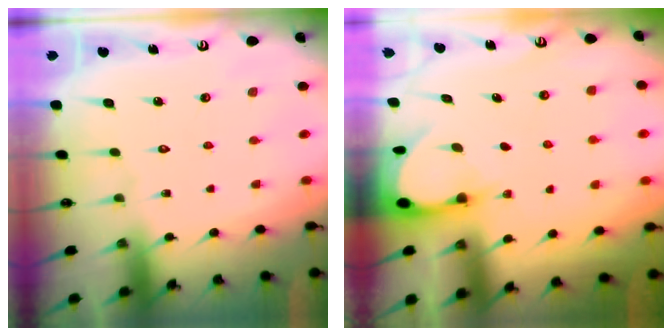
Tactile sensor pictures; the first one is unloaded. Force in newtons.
{"total": 2.9, "press": 2.9, "slide": 0.3}